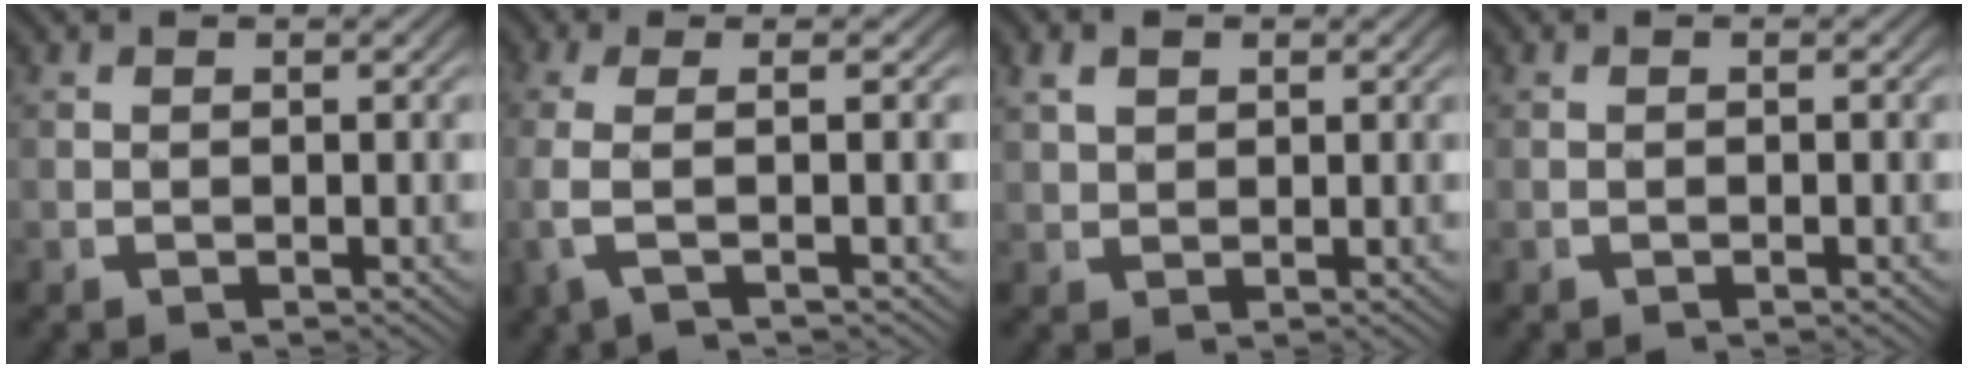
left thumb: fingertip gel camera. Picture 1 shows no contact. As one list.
[{"total": 4.9, "force": [-0.1, 1.4, 4.7], "torque": [-0.127, -0.004, 0.006]}, {"total": 2.1, "force": [1.5, 1.2, 1.0], "torque": [-0.018, 0.002, 0.034]}, {"total": 0.5, "force": [-0.3, -0.2, 0.4], "torque": [-0.009, 0.003, -0.005]}]